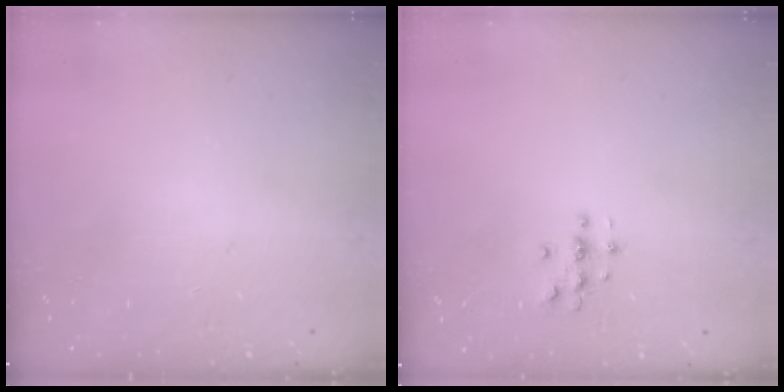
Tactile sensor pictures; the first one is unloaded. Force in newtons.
{"total": 2.9, "press": 2.9, "slide": 0.3}